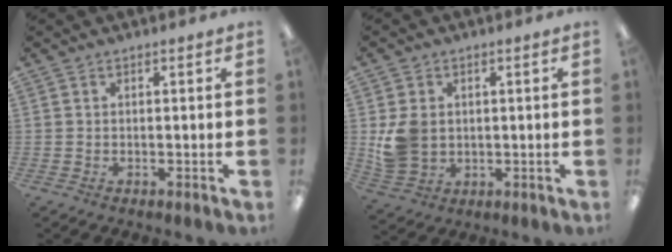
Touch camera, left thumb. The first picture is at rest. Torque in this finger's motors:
{"motor_torque": [0.67, 1.42, 0.78, -0.74, 0.08]}